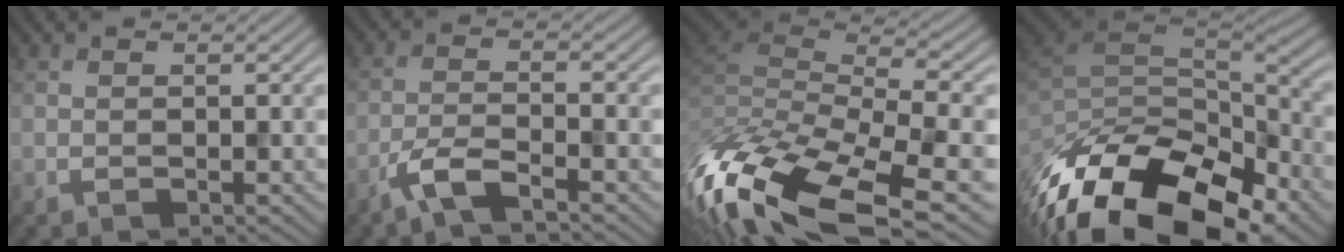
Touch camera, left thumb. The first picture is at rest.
{"total": 4.4, "force": [-3.6, 0.7, 2.4], "torque": [-0.049, -0.002, -0.078]}
{"total": 15.9, "force": [-9.1, 6.1, 11.6], "torque": [-0.279, -0.030, -0.121]}
{"total": 17.9, "force": [-11.5, 8.8, 10.5], "torque": [-0.228, -0.040, -0.160]}